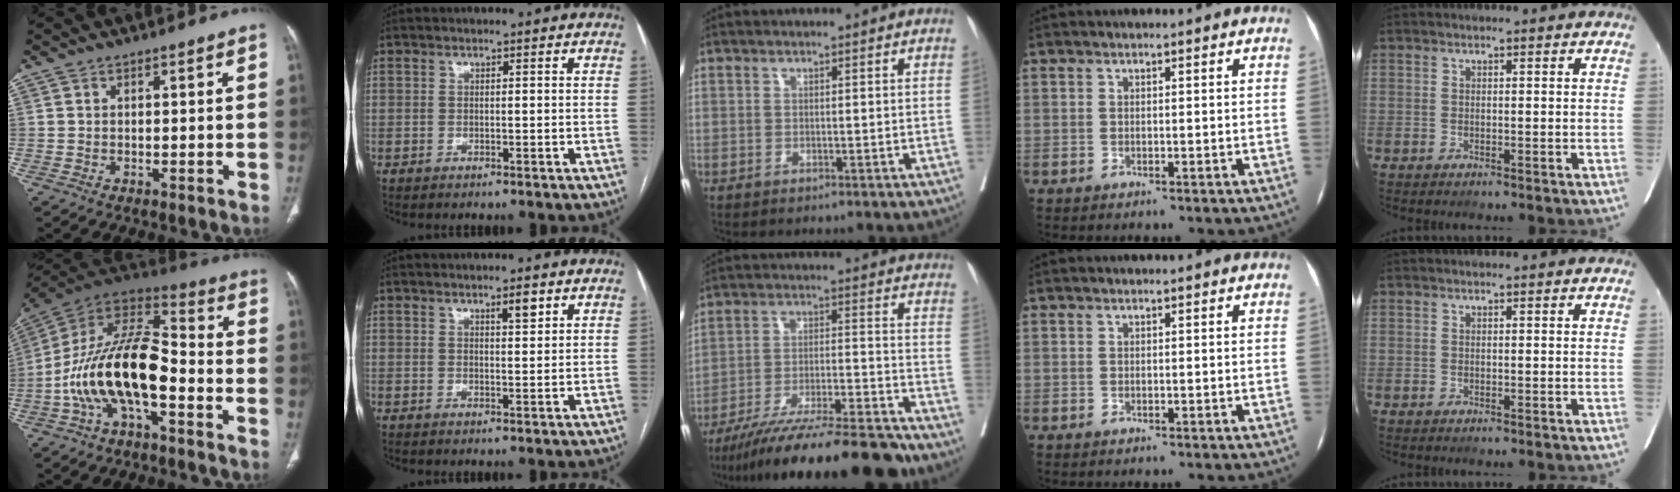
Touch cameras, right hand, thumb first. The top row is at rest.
{"thumb": {"total": 19.0, "force": [-5.6, 8.6, 16.0], "torque": [-0.295, 0.068, -0.102]}, "index": {"total": 2.2, "force": [1.4, 0.4, 1.7], "torque": [-0.028, -0.002, 0.023]}, "middle": {"total": 21.2, "force": [-18.5, 1.3, 10.2], "torque": [-0.149, -0.019, -0.292]}}